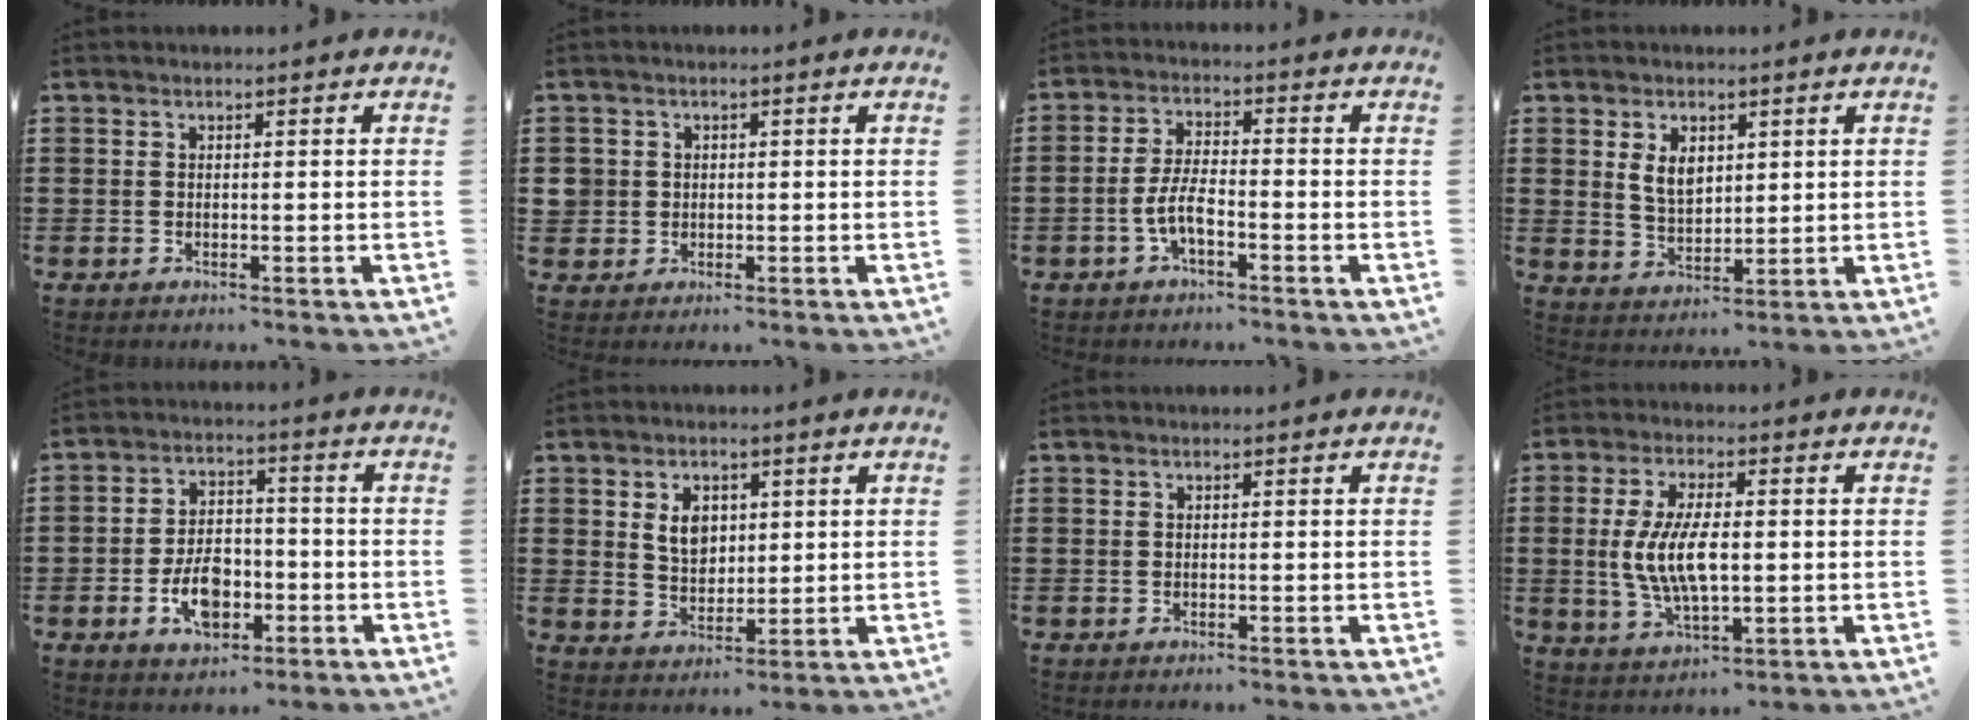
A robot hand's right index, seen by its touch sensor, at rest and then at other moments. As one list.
[{"total": 2.3, "force": [0.0, 2.3, 0.4], "torque": [-0.020, 0.007, -0.003]}, {"total": 5.0, "force": [-2.1, 1.5, 4.3], "torque": [-0.109, -0.006, -0.048]}, {"total": 4.6, "force": [1.7, 2.9, 3.1], "torque": [-0.062, 0.006, 0.028]}, {"total": 7.1, "force": [-2.5, 4.5, 5.0], "torque": [-0.082, 0.003, -0.048]}, {"total": 4.8, "force": [1.5, 3.5, 3.0], "torque": [-0.063, 0.010, 0.024]}, {"total": 0.0}, {"total": 8.7, "force": [0.0, 3.6, 7.9], "torque": [-0.173, -0.001, -0.007]}]